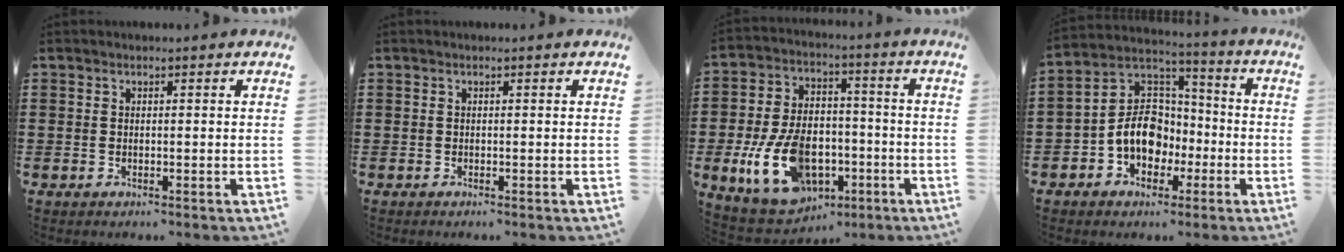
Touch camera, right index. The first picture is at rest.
{"total": 0.0}
{"total": 14.9, "force": [-4.1, 9.8, 10.4], "torque": [-0.216, 0.008, -0.071]}
{"total": 10.1, "force": [-3.0, 7.8, 5.8], "torque": [-0.140, 0.016, -0.062]}